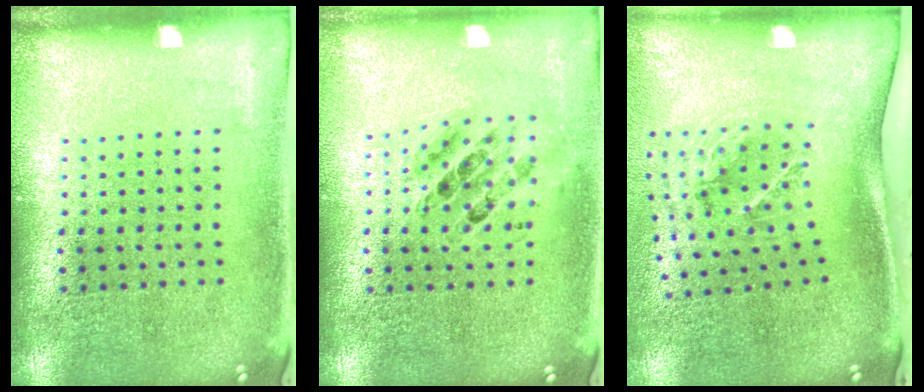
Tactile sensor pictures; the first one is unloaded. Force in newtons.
{"total": 0.7, "press": 0.7, "slide": 0.1}
{"total": 2.1, "press": 1.3, "slide": 1.7}